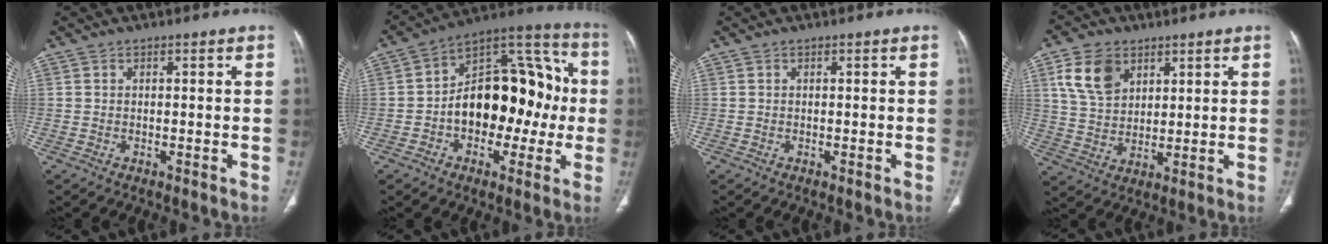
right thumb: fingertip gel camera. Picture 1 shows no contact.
{"total": 21.0, "force": [-1.6, 13.1, 16.3], "torque": [-0.198, 0.060, -0.025]}
{"total": 0.0}
{"total": 9.7, "force": [4.6, 6.6, 5.4], "torque": [-0.084, -0.014, 0.095]}